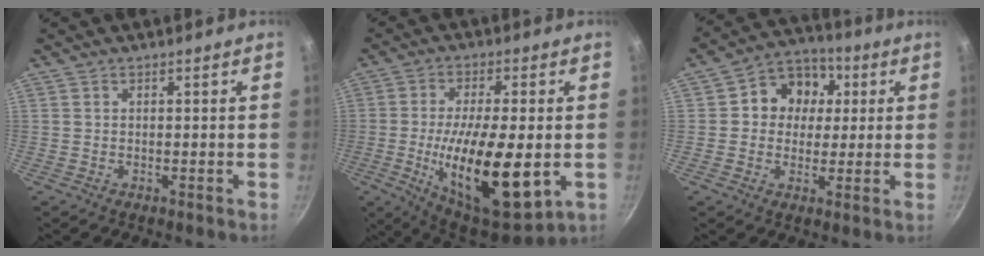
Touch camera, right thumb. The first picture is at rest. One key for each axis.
{"total": 20.3, "fx": -3.6, "fy": 7.5, "fz": 18.6, "tx": -0.318, "ty": -0.024, "tz": -0.040}
{"total": 10.9, "fx": 1.8, "fy": 9.0, "fz": 5.9, "tx": -0.042, "ty": 0.013, "tz": 0.017}